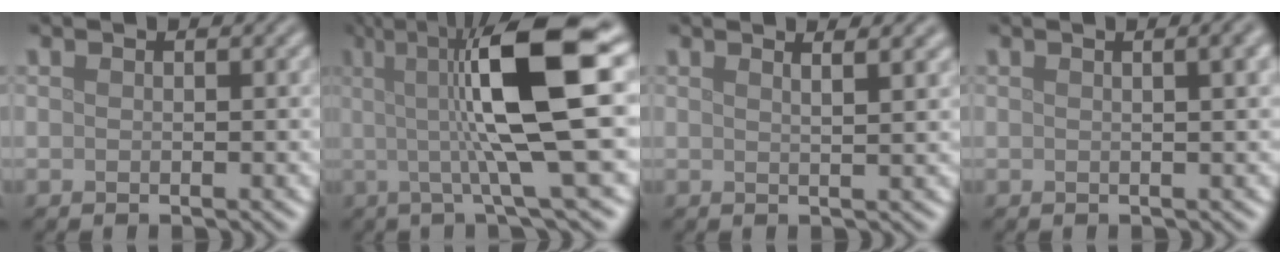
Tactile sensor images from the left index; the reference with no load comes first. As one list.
[{"total": 12.2, "force": [1.8, 2.7, 11.8], "torque": [-0.165, 0.010, 0.026]}, {"total": 2.8, "force": [1.8, 1.0, 1.9], "torque": [-0.004, 0.017, -0.004]}, {"total": 4.0, "force": [1.3, 1.7, 3.4], "torque": [-0.015, 0.017, -0.004]}]